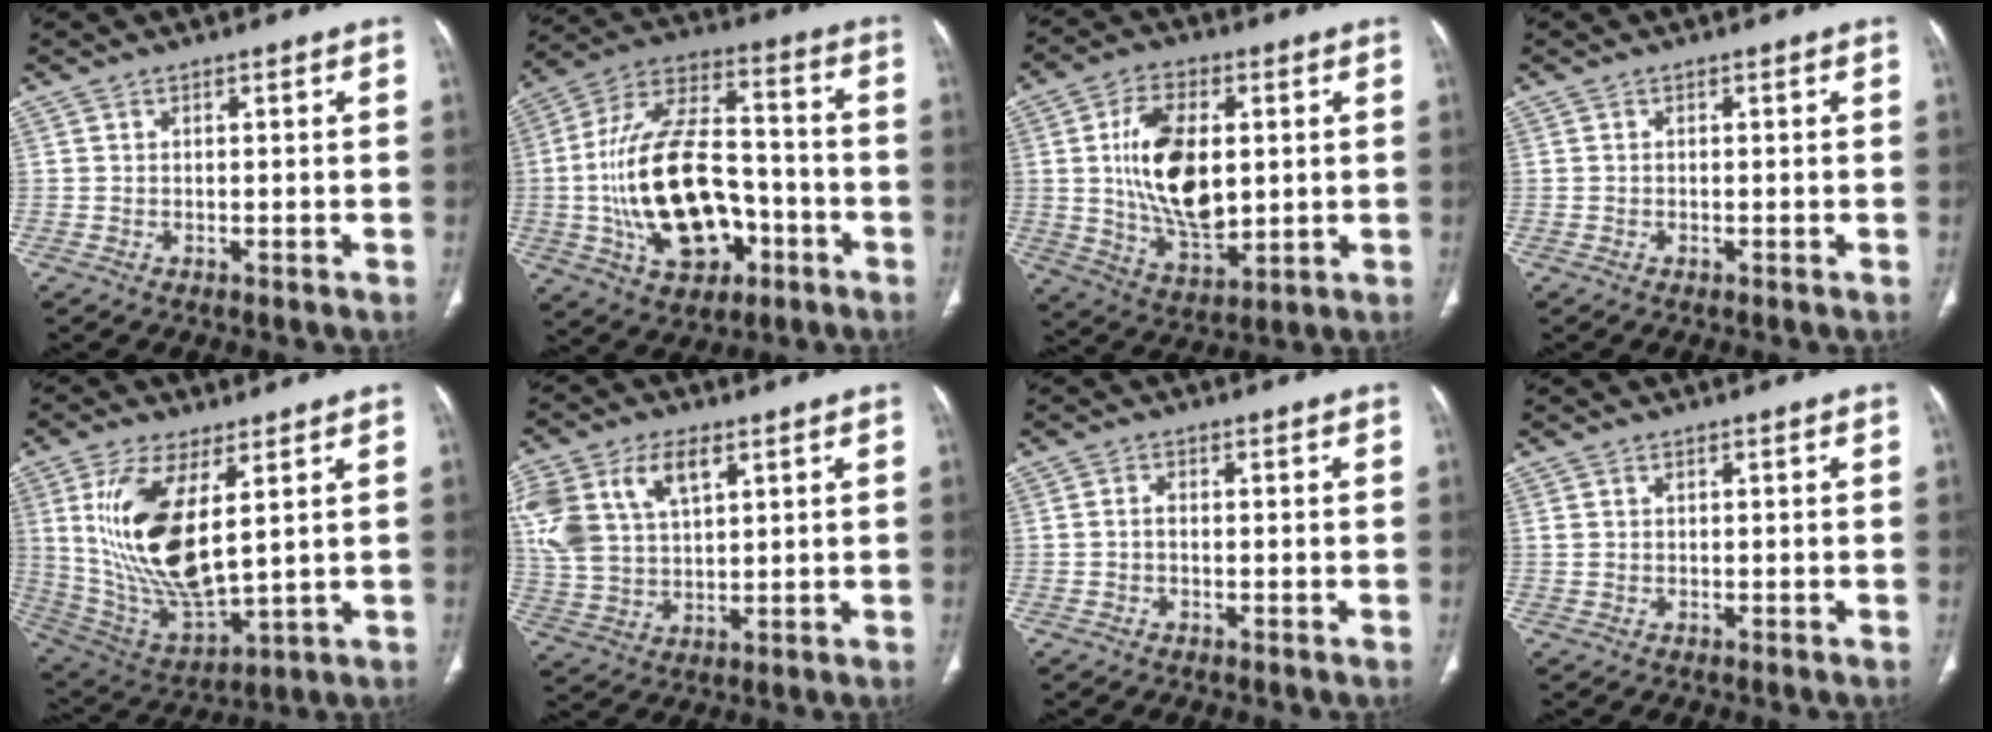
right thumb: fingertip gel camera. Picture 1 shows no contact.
{"total": 22.7, "force": [-5.3, 13.2, 17.7], "torque": [-0.308, 0.040, -0.080]}
{"total": 16.7, "force": [2.0, 9.4, 13.7], "torque": [-0.226, -0.013, 0.045]}
{"total": 0.0}
{"total": 18.5, "force": [4.7, 7.6, 16.2], "torque": [-0.323, -0.028, 0.108]}
{"total": 16.4, "force": [6.6, 9.7, 11.5], "torque": [-0.252, -0.003, 0.132]}
{"total": 1.1, "force": [-0.2, 0.7, 0.8], "torque": [-0.013, 0.002, -0.006]}
{"total": 0.9, "force": [0.4, 0.5, 0.5], "torque": [-0.013, 0.006, 0.012]}